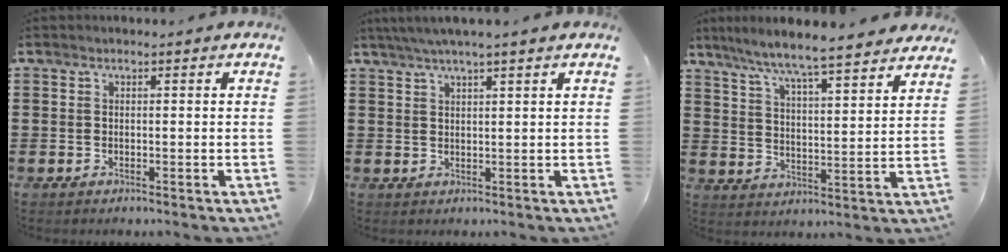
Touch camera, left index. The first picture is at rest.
{"total": 2.8, "force": [2.3, 0.1, 1.7], "torque": [-0.036, 0.003, 0.043]}
{"total": 6.0, "force": [5.6, -0.4, 2.1], "torque": [-0.069, -0.041, 0.092]}